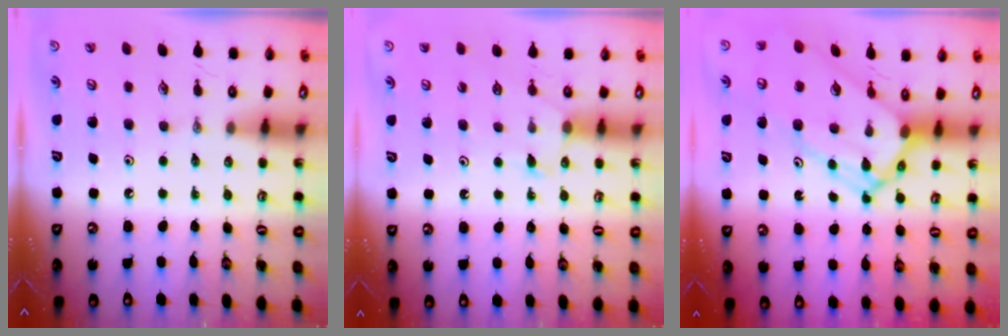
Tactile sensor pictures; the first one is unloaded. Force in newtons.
{"total": 5.6, "press": 5.6, "slide": 0.5}
{"total": 13.4, "press": 13.3, "slide": 1.3}